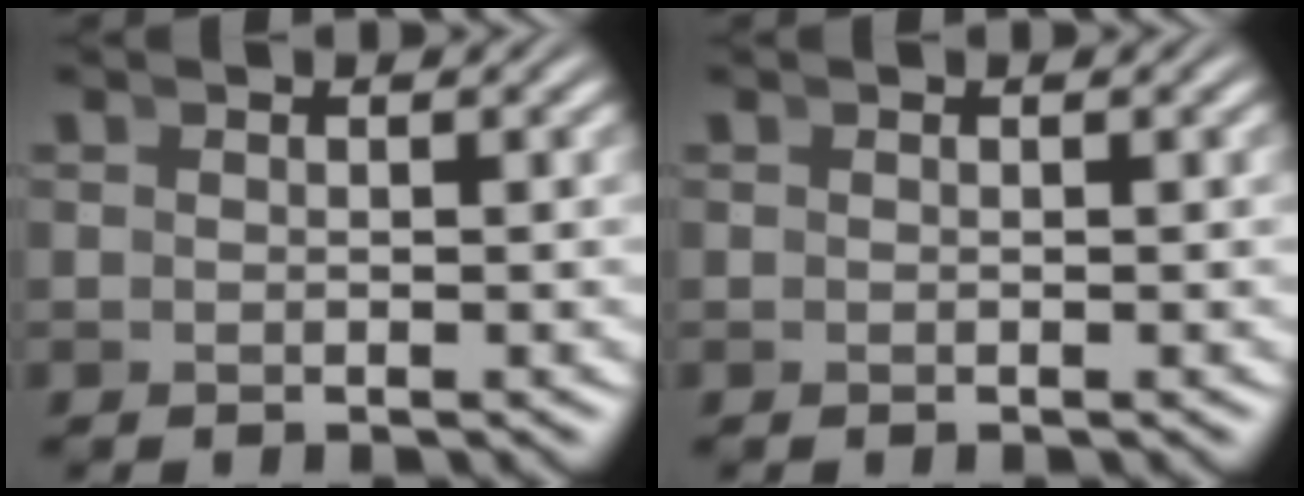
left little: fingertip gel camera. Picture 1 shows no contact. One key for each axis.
{"total": 0.0}